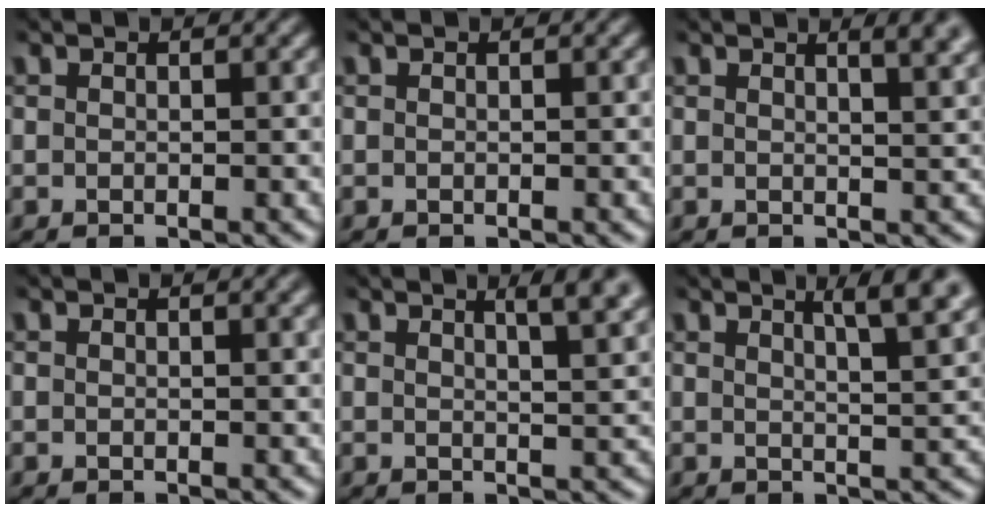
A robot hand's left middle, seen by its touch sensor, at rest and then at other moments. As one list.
[{"total": 0.0}, {"total": 5.0, "force": [2.7, 2.0, 3.6], "torque": [-0.014, 0.027, 0.011]}, {"total": 1.1, "force": [0.6, 0.3, 0.8], "torque": [-0.006, 0.005, 0.009]}, {"total": 5.4, "force": [3.0, 1.9, 4.1], "torque": [-0.023, 0.026, 0.018]}, {"total": 5.8, "force": [3.3, 1.6, 4.5], "torque": [-0.033, 0.022, 0.028]}]